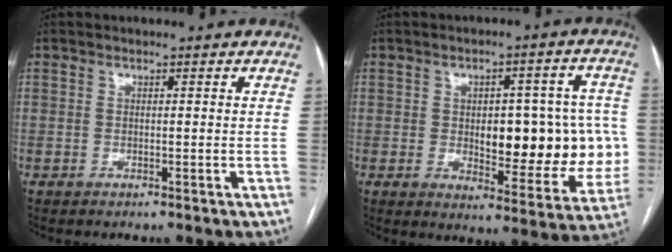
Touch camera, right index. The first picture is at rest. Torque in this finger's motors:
{"motor_torque": [0.62, -0.14, 0.29, 0.09]}